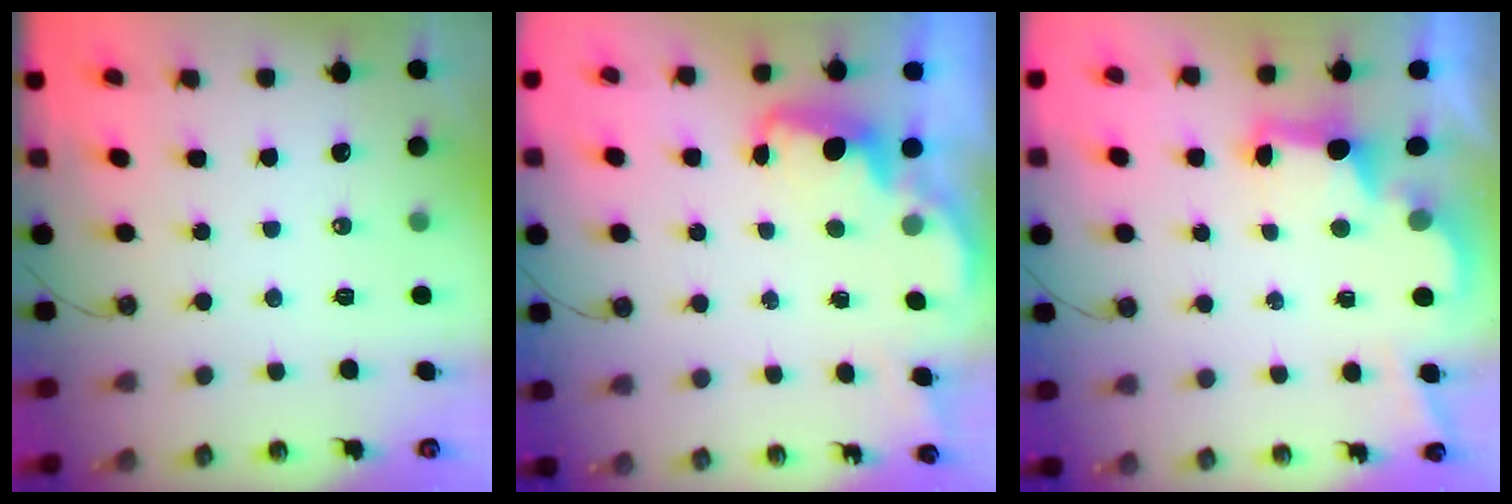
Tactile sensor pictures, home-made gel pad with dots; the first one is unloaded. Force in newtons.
{"total": 2.3, "press": 2.3, "slide": 0.5}
{"total": 2.7, "press": 2.6, "slide": 0.9}